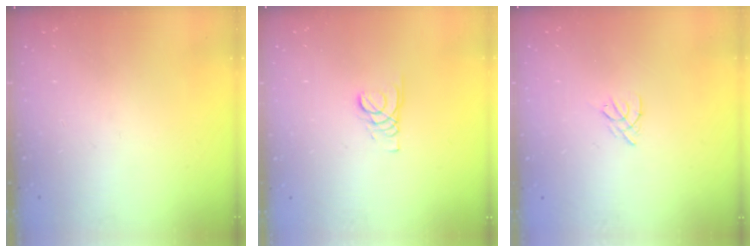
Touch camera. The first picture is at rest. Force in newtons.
{"total": 1.8, "press": 1.8, "slide": 0.2}
{"total": 2.5, "press": 2.4, "slide": 0.6}